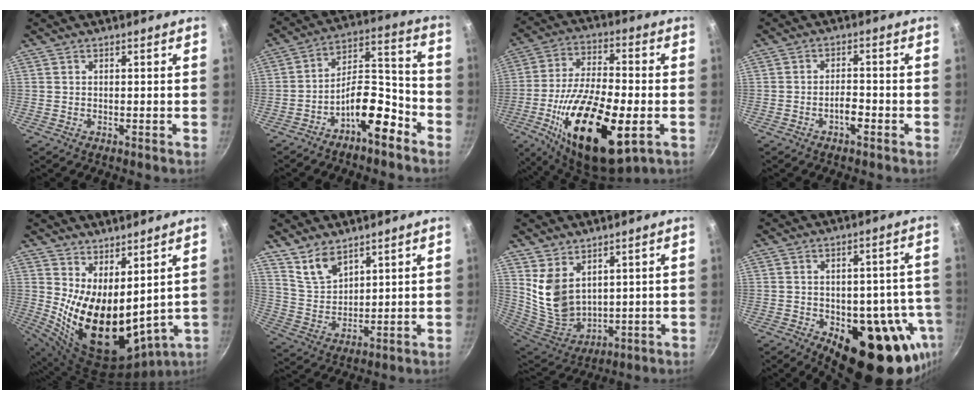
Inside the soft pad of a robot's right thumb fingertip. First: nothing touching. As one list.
[{"total": 12.0, "force": [-7.1, 4.8, 8.3], "torque": [-0.115, 0.084, -0.119]}, {"total": 24.3, "force": [-7.5, 10.1, 20.8], "torque": [-0.370, 0.014, -0.127]}, {"total": 3.1, "force": [-1.7, 1.3, 2.3], "torque": [-0.030, 0.020, -0.029]}, {"total": 17.3, "force": [4.7, 8.9, 14.1], "torque": [-0.216, -0.058, 0.110]}, {"total": 7.5, "force": [5.5, 3.6, 3.6], "torque": [-0.054, -0.037, 0.118]}, {"total": 10.4, "force": [4.7, 7.0, 6.2], "torque": [-0.102, -0.055, 0.111]}, {"total": 21.6, "force": [-8.4, 11.3, 16.3], "torque": [-0.143, 0.009, -0.101]}]